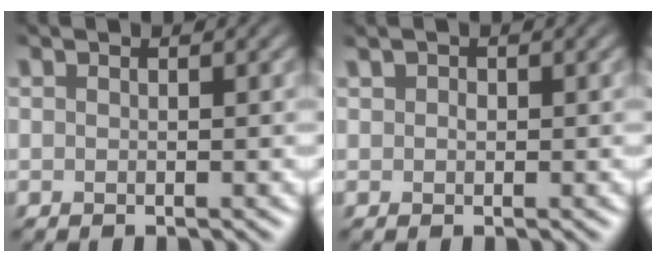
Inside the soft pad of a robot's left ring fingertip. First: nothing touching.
{"total": 0.8, "force": [0.3, 0.6, 0.5], "torque": [-0.007, 0.002, 0.003]}